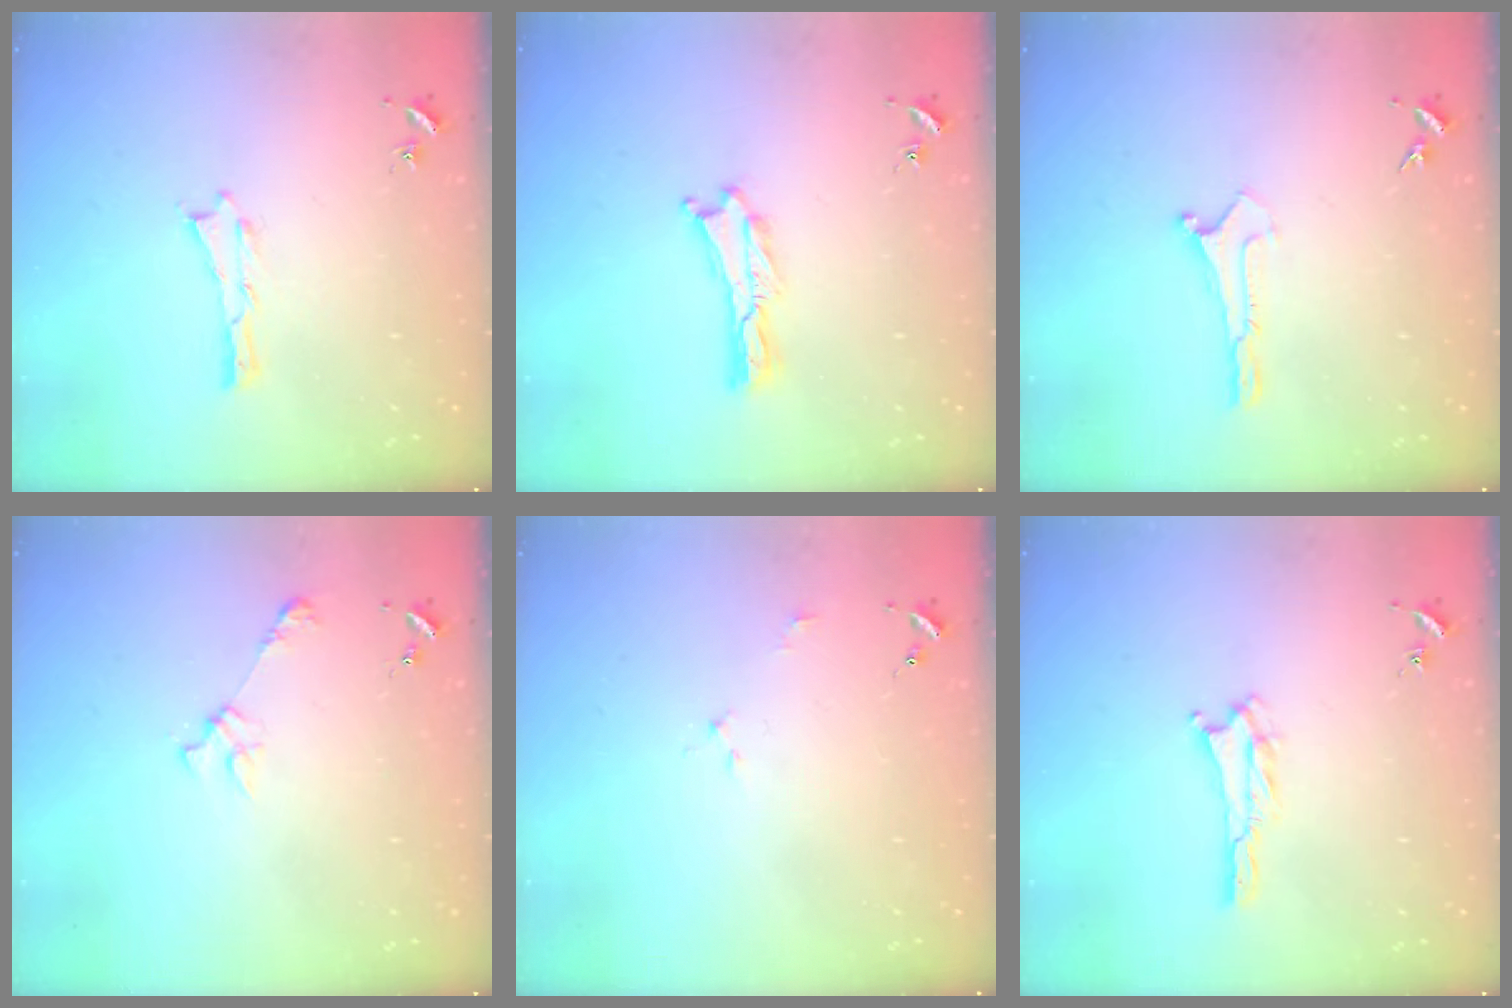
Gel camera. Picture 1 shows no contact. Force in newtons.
{"total": 0.0}
{"total": 0.0}
{"total": 2.4, "press": 2.4, "slide": 0.3}
{"total": 2.2, "press": 2.2, "slide": 0.2}
{"total": 1.4, "press": 1.4, "slide": 0.2}